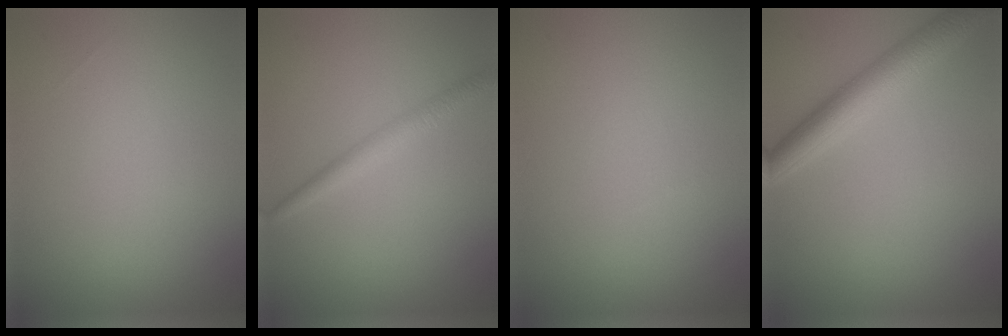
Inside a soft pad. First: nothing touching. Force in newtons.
{"total": 2.0, "press": 2.0, "slide": 0.0}
{"total": 0.0}
{"total": 4.5, "press": 4.5, "slide": 0.1}